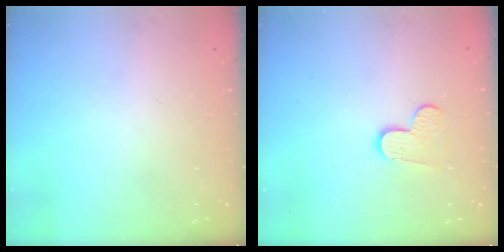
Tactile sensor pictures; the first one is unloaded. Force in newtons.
{"total": 4.2, "press": 4.2, "slide": 0.4}